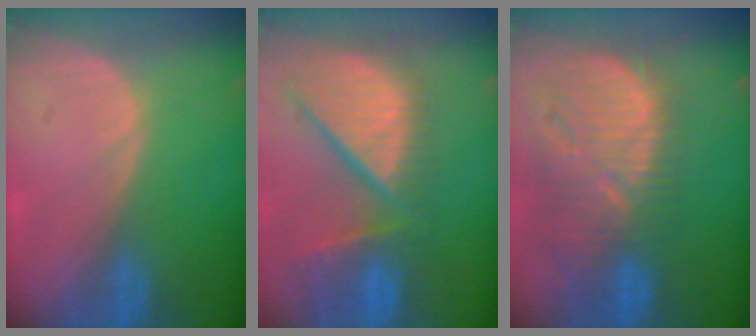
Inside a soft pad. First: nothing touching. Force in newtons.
{"total": 13.1, "press": 11.0, "slide": 7.1}
{"total": 12.8, "press": 11.3, "slide": 6.0}